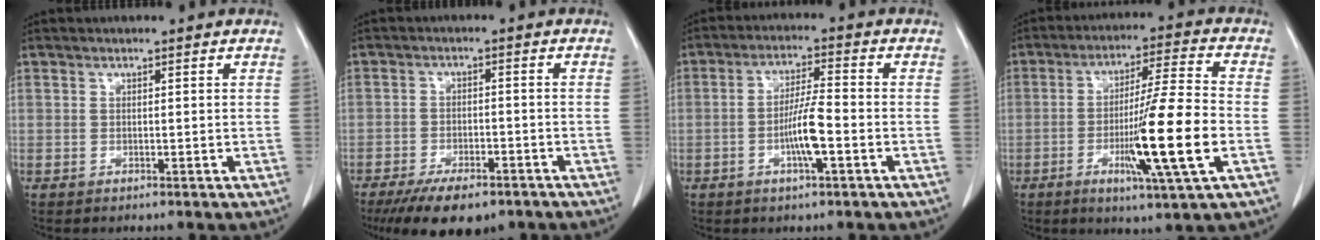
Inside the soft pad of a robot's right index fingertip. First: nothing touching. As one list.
[{"total": 10.5, "force": [-7.6, 3.9, 6.0], "torque": [-0.089, -0.009, -0.115]}, {"total": 6.6, "force": [-2.0, 0.4, 6.3], "torque": [-0.125, 0.002, -0.037]}, {"total": 14.2, "force": [-3.7, -0.6, 13.7], "torque": [-0.240, -0.016, -0.067]}]